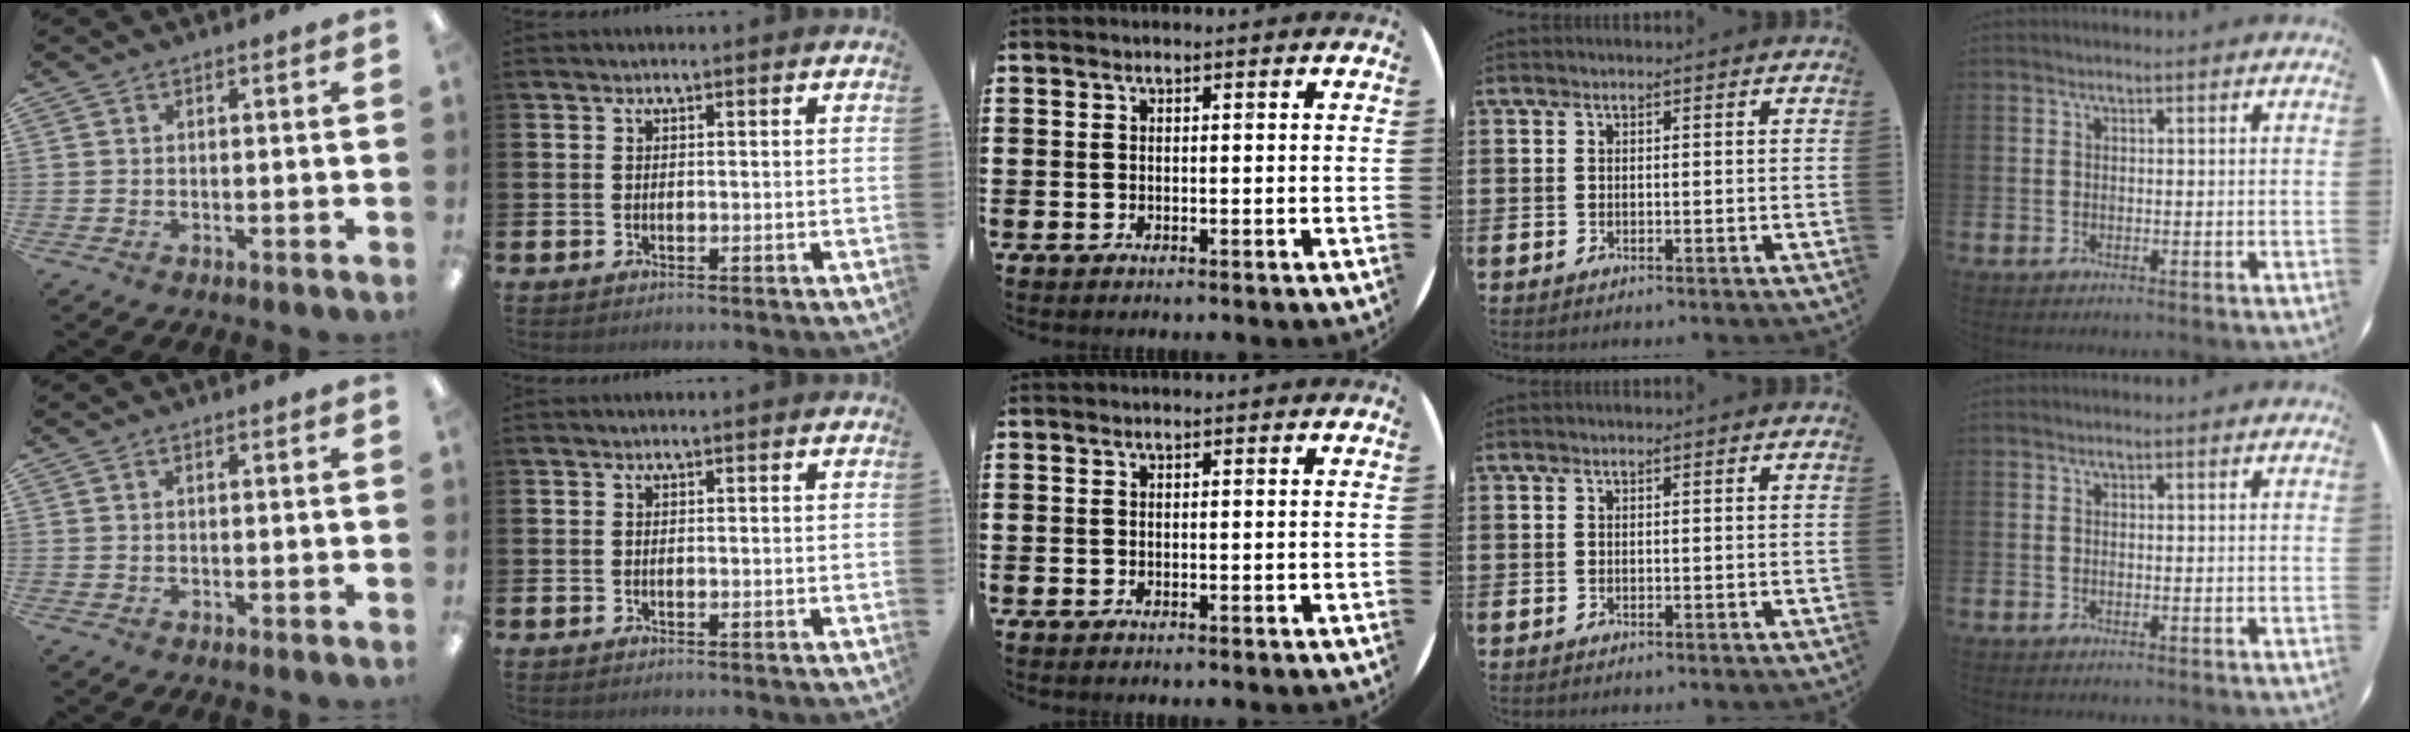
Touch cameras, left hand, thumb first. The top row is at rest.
{}